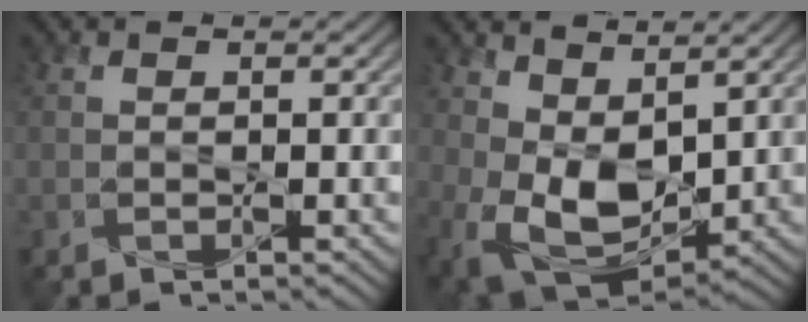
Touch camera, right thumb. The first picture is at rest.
{"total": 10.5, "force": [2.5, 6.3, 8.1], "torque": [-0.187, -0.013, 0.051]}